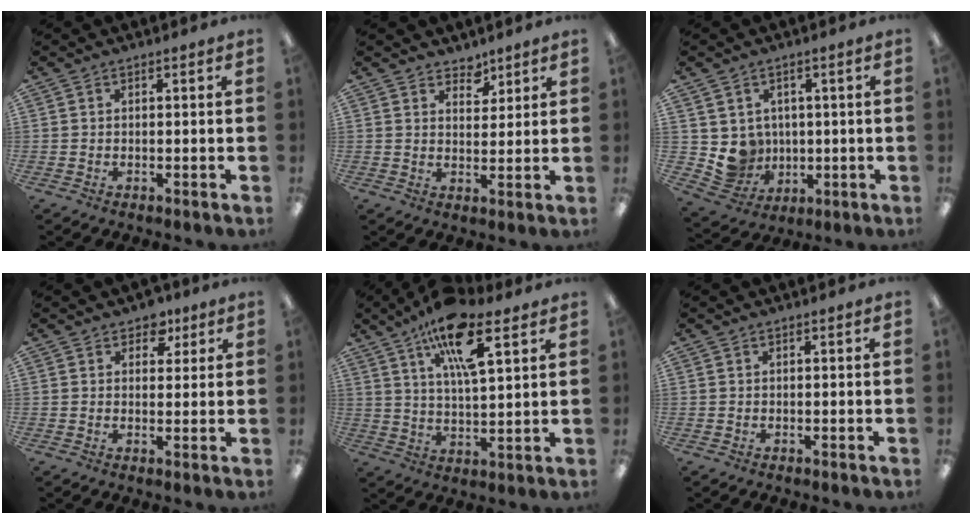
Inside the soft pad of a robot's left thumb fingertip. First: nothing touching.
{"total": 4.6, "force": [3.8, 2.4, 0.7], "torque": [0.007, -0.026, 0.065]}
{"total": 7.3, "force": [1.9, 7.0, 0.7], "torque": [-0.032, -0.014, 0.050]}
{"total": 4.8, "force": [3.2, 3.2, 1.6], "torque": [-0.010, -0.012, 0.055]}
{"total": 15.4, "force": [9.1, 5.4, 11.3], "torque": [-0.192, -0.029, 0.153]}
{"total": 0.0}